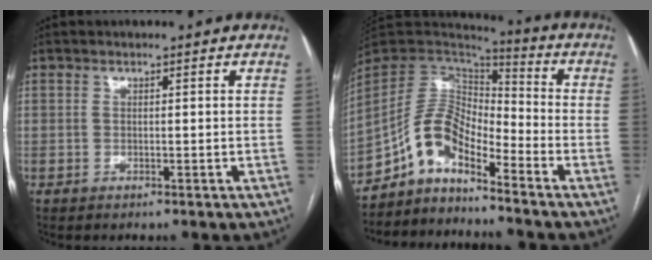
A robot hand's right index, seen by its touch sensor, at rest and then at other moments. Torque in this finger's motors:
{"motor_torque": [1.14, -1.00, 0.47, 0.11]}